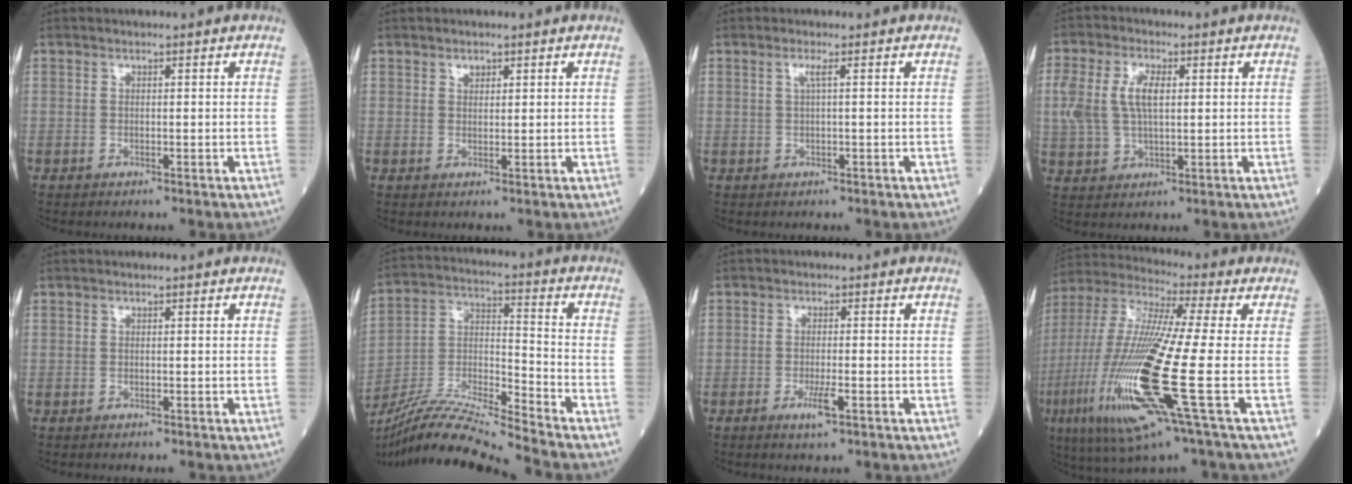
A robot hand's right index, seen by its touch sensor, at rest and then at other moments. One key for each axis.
{"total": 1.2, "fx": 0.8, "fy": 0.7, "fz": 0.5, "tx": -0.007, "ty": -0.002, "tz": 0.012}
{"total": 1.2, "fx": 0.4, "fy": -0.2, "fz": 1.2, "tx": -0.027, "ty": 0.002, "tz": 0.007}
{"total": 8.3, "fx": 1.6, "fy": 4.0, "fz": 7.1, "tx": -0.168, "ty": 0.016, "tz": 0.036}
{"total": 0.0}
{"total": 14.8, "fx": -13.7, "fy": -1.9, "fz": 5.4, "tx": -0.100, "ty": 0.002, "tz": -0.259}
{"total": 3.2, "fx": -1.5, "fy": 0.2, "fz": 2.8, "tx": -0.052, "ty": -0.008, "tz": -0.027}
{"total": 22.9, "fx": -5.9, "fy": 1.0, "fz": 22.1, "tx": -0.505, "ty": -0.041, "tz": -0.120}